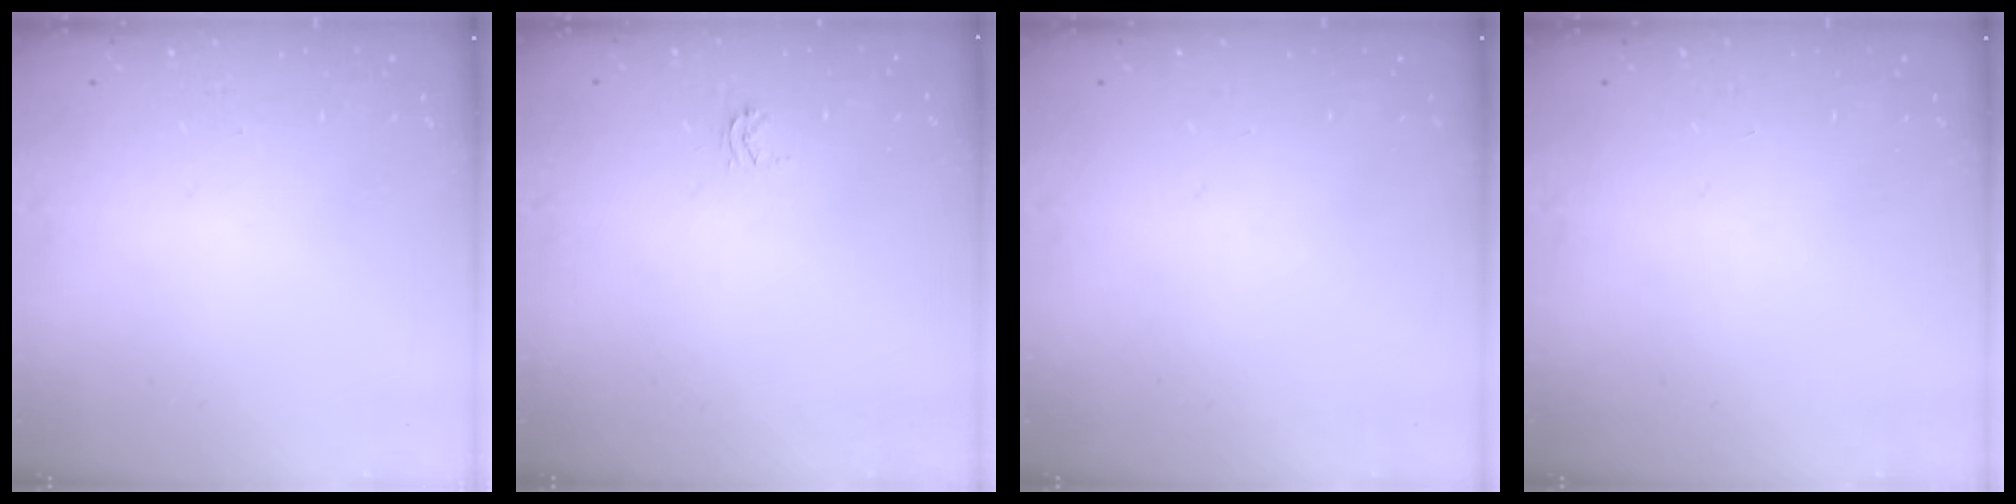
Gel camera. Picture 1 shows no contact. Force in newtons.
{"total": 2.7, "press": 2.7, "slide": 0.4}
{"total": 0.0}
{"total": 0.0}